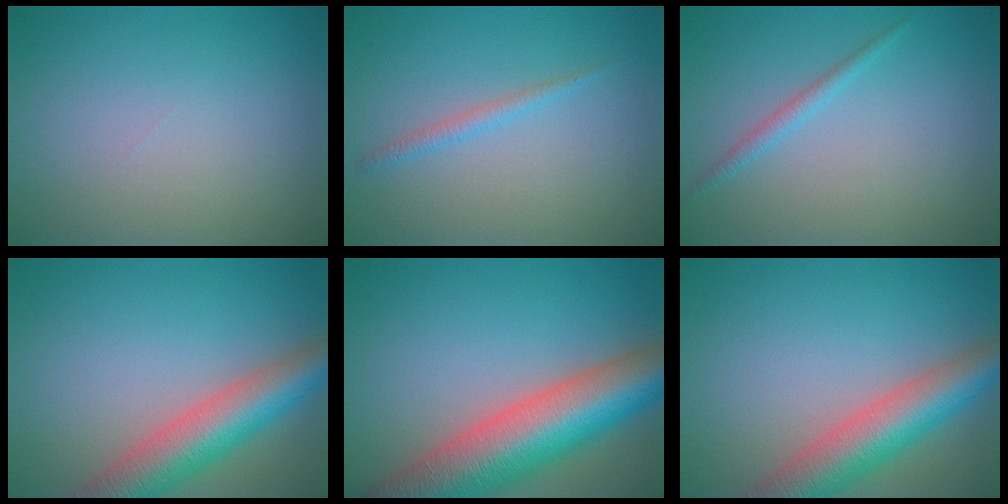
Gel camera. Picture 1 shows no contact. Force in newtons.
{"total": 1.2, "press": 1.2, "slide": 0.0}
{"total": 1.3, "press": 1.3, "slide": 0.1}
{"total": 7.4, "press": 7.4, "slide": 0.5}
{"total": 12.0, "press": 12.0, "slide": 0.6}
{"total": 7.4, "press": 7.4, "slide": 0.5}